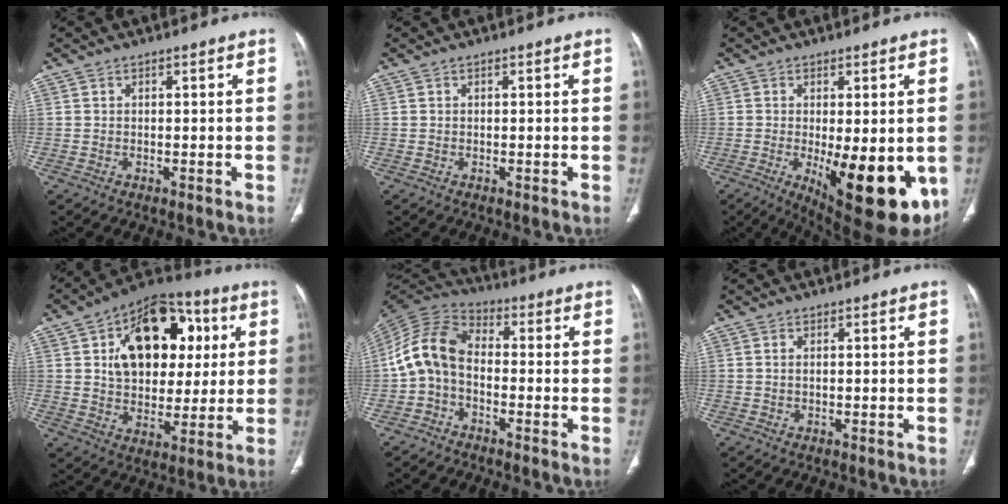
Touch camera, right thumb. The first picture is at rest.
{"total": 0.0}
{"total": 16.7, "force": [-4.0, 6.1, 15.0], "torque": [-0.172, -0.025, -0.034]}
{"total": 20.6, "force": [5.3, 14.0, 14.1], "torque": [-0.166, 0.009, 0.082]}
{"total": 10.2, "force": [-1.8, 7.0, 7.2], "torque": [-0.136, 0.038, -0.053]}
{"total": 0.7, "force": [0.1, 0.4, 0.6], "torque": [-0.015, 0.002, 0.003]}